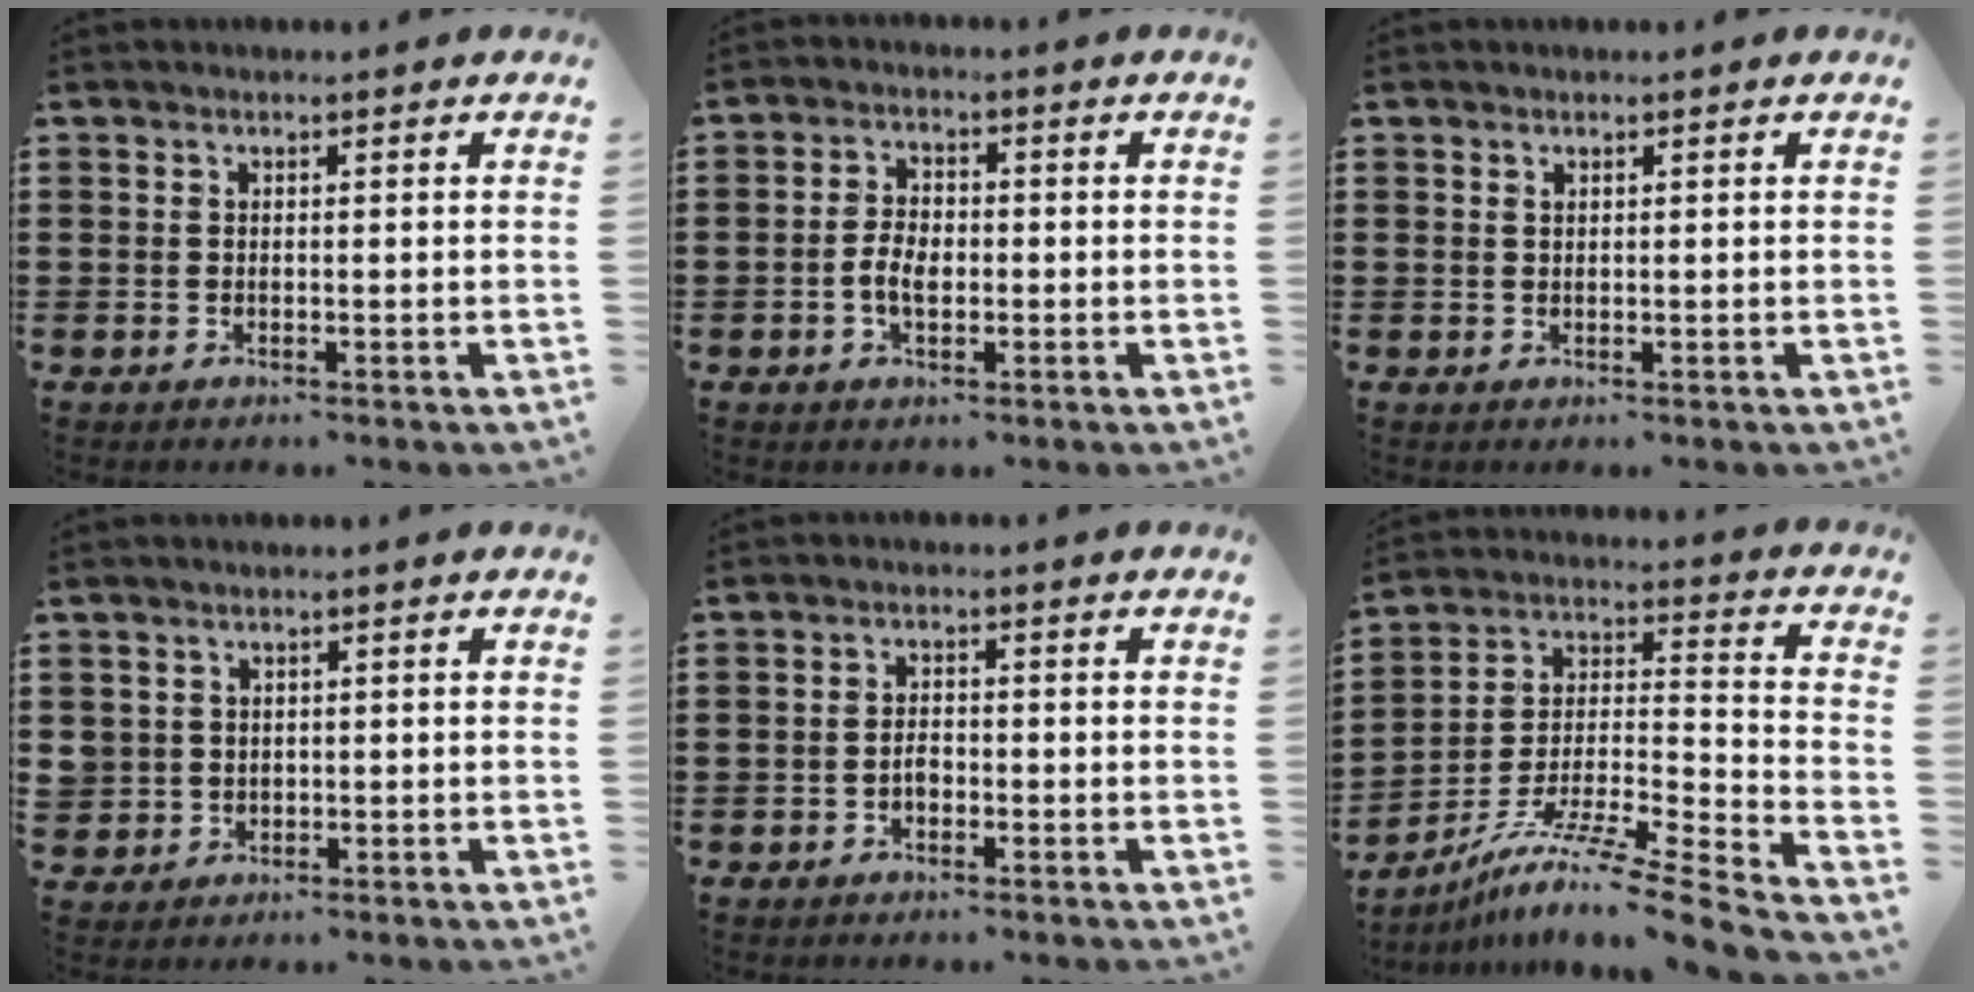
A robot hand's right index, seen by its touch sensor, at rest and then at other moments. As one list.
[{"total": 3.9, "force": [-1.0, 2.2, 3.1], "torque": [-0.072, 0.001, -0.022]}, {"total": 0.6, "force": [0.3, 0.4, 0.2], "torque": [-0.006, 0.002, 0.007]}, {"total": 2.0, "force": [0.5, 2.0, 0.0], "torque": [-0.010, 0.010, 0.007]}, {"total": 1.8, "force": [-0.8, 1.0, 1.3], "torque": [-0.026, 0.002, -0.015]}, {"total": 10.1, "force": [-8.2, -0.3, 6.0], "torque": [-0.104, 0.001, -0.164]}]